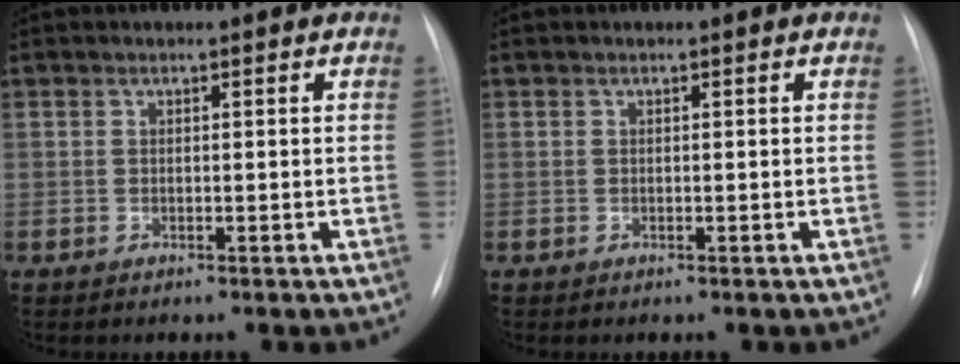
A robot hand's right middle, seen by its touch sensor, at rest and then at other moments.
{"total": 0.0}